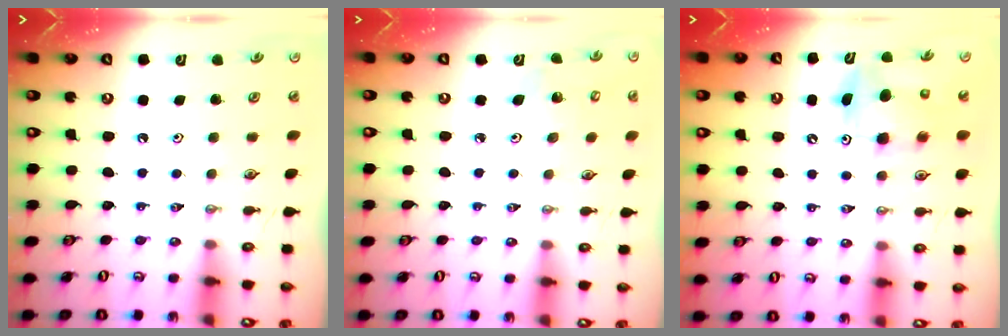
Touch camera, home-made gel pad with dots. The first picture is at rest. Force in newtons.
{"total": 3.0, "press": 2.6, "slide": 1.6}
{"total": 7.4, "press": 7.4, "slide": 0.6}